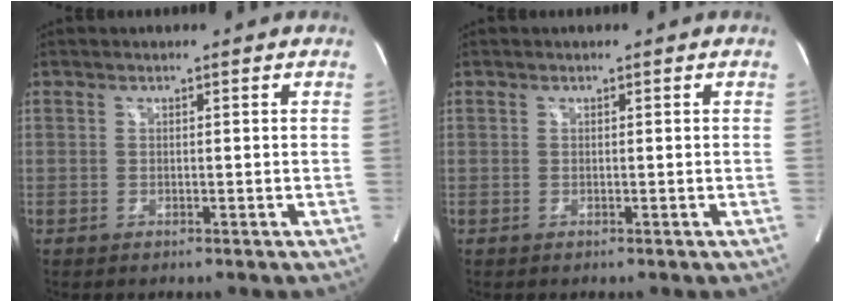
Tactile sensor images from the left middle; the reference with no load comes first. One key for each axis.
{"total": 0.0}